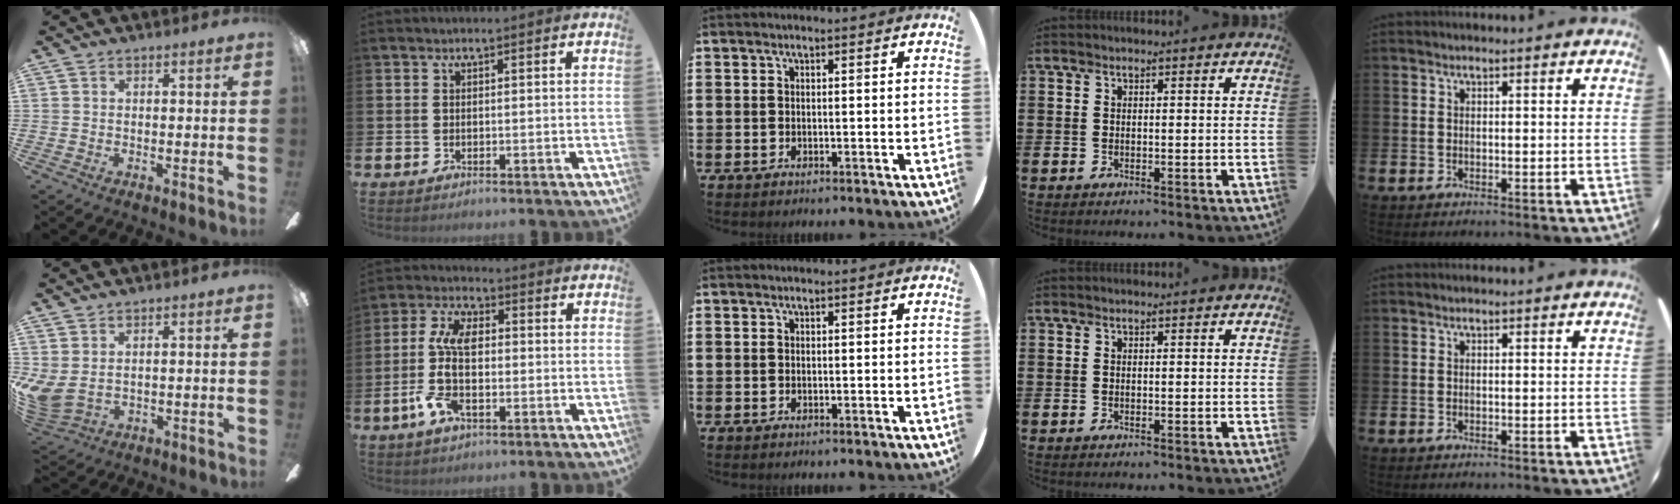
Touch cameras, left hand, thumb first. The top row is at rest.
{"thumb": {"total": 5.1, "force": [2.2, 3.4, 3.1], "torque": [-0.088, -0.015, 0.042]}, "index": {"total": 9.5, "force": [-0.6, 4.6, 8.3], "torque": [-0.190, -0.001, -0.016]}}